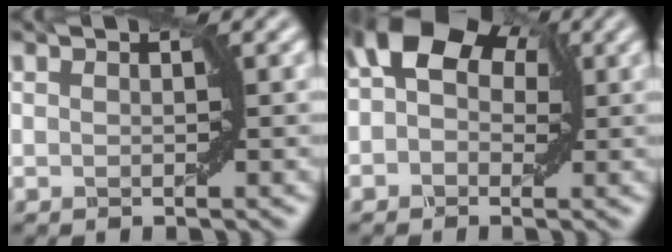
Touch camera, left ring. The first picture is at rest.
{"total": 6.9, "force": [1.9, 4.8, 4.6], "torque": [-0.064, 0.030, 0.010]}